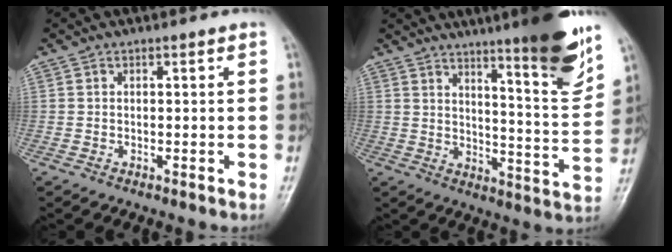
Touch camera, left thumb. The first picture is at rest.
{"total": 17.0, "force": [10.9, 2.0, 12.9], "torque": [-0.158, -0.068, 0.157]}